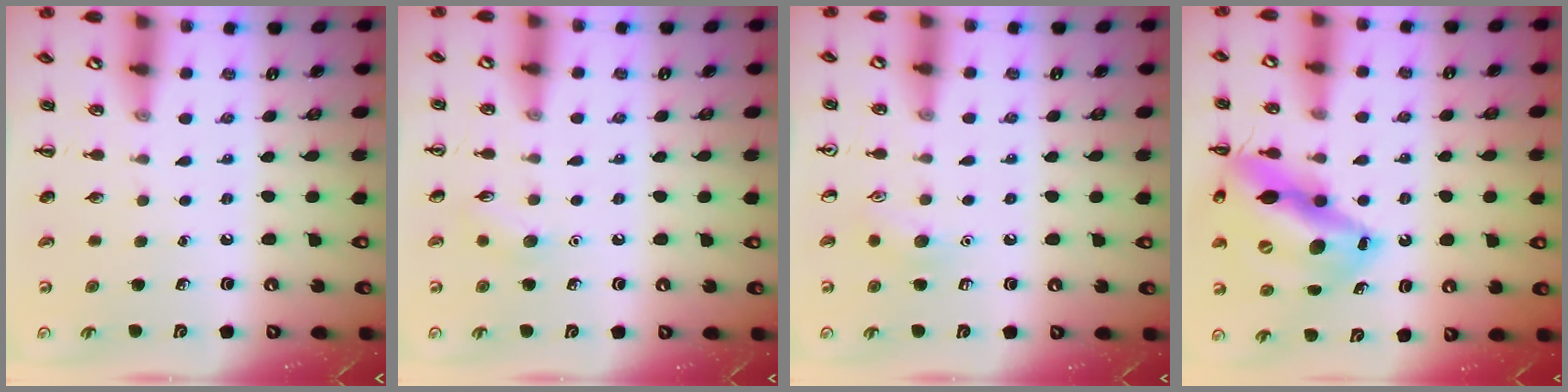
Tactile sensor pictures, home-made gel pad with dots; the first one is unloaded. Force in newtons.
{"total": 6.6, "press": 6.3, "slide": 1.9}
{"total": 7.1, "press": 6.8, "slide": 1.8}
{"total": 19.8, "press": 19.1, "slide": 5.5}